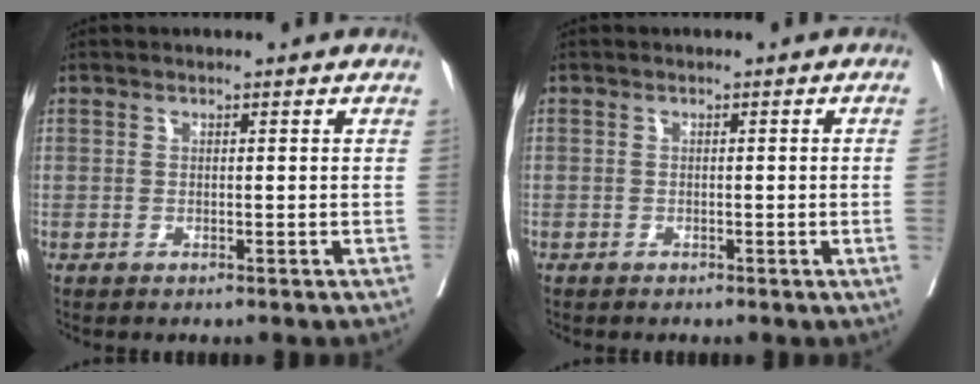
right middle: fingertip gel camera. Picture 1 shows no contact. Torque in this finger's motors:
{"motor_torque": [1.04, -1.10, -0.27, -0.21]}